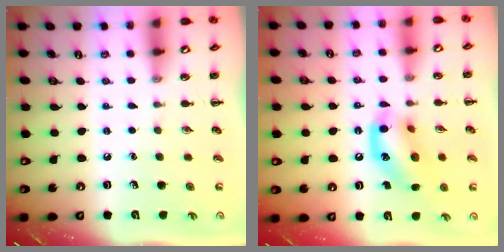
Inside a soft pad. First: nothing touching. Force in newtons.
{"total": 14.1, "press": 13.8, "slide": 3.0}